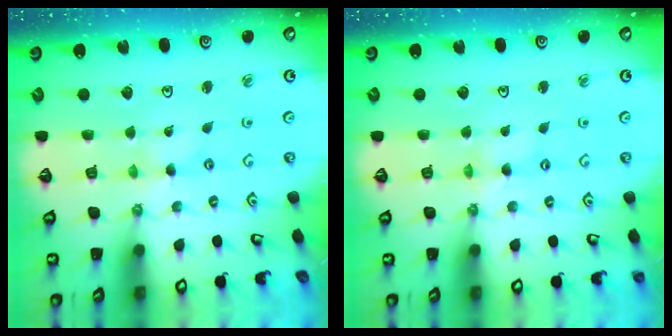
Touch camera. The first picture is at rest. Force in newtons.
{"total": 1.7, "press": 1.7, "slide": 0.2}